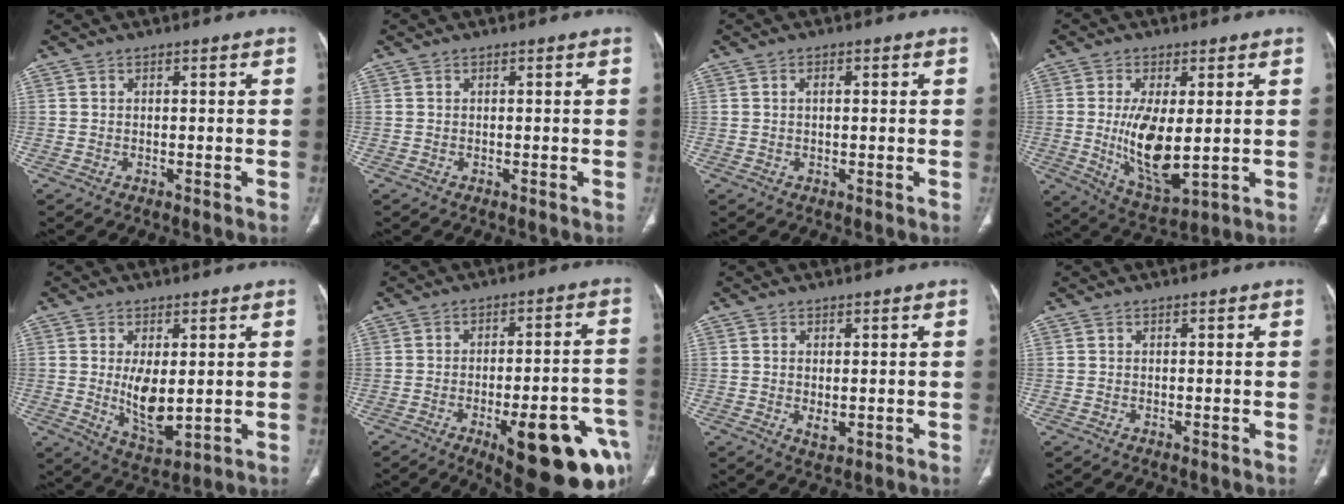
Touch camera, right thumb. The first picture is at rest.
{"total": 0.0}
{"total": 1.5, "force": [0.4, 0.7, 1.3], "torque": [-0.027, 0.007, 0.006]}
{"total": 12.4, "force": [-0.1, 5.1, 11.4], "torque": [-0.204, -0.024, 0.015]}
{"total": 8.4, "force": [0.4, 3.9, 7.4], "torque": [-0.116, -0.023, 0.022]}
{"total": 21.4, "force": [-9.6, 6.7, 17.9], "torque": [-0.161, 0.040, -0.115]}
{"total": 2.6, "force": [-0.1, 1.4, 2.2], "torque": [-0.037, -0.008, 0.004]}
{"total": 0.0}